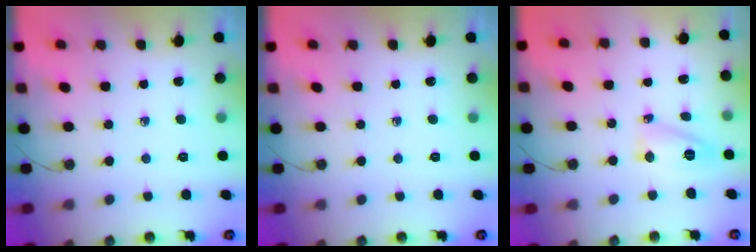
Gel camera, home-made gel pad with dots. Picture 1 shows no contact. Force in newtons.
{"total": 0.0}
{"total": 8.5, "press": 8.4, "slide": 0.9}